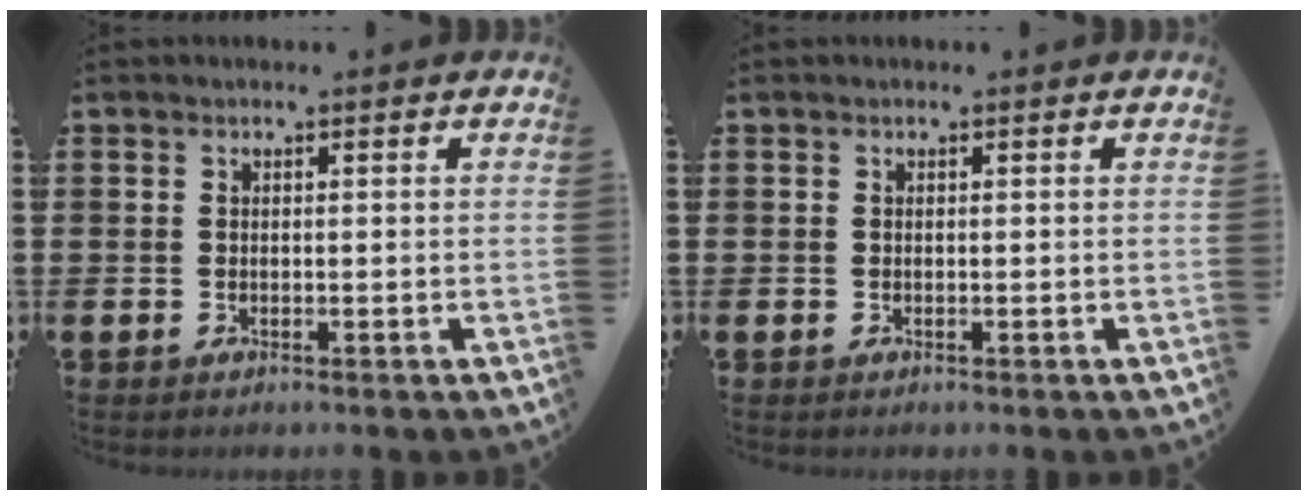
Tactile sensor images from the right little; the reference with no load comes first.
{"total": 0.0}